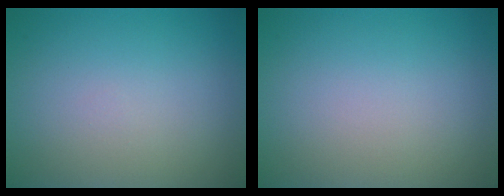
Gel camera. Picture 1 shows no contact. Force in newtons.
{"total": 0.0}